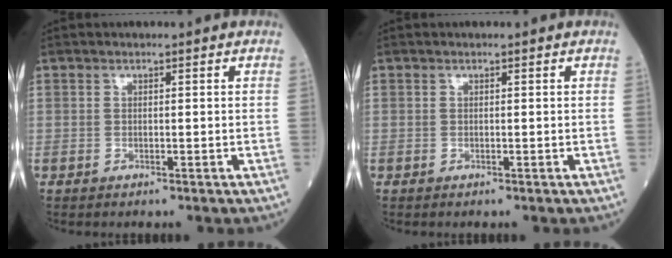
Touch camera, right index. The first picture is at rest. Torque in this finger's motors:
{"motor_torque": [0.10, 0.08, -0.03, 0.01]}